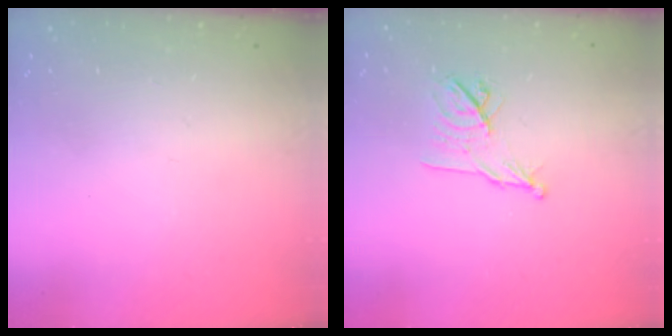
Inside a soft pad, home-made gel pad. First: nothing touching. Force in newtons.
{"total": 10.0, "press": 9.9, "slide": 0.9}